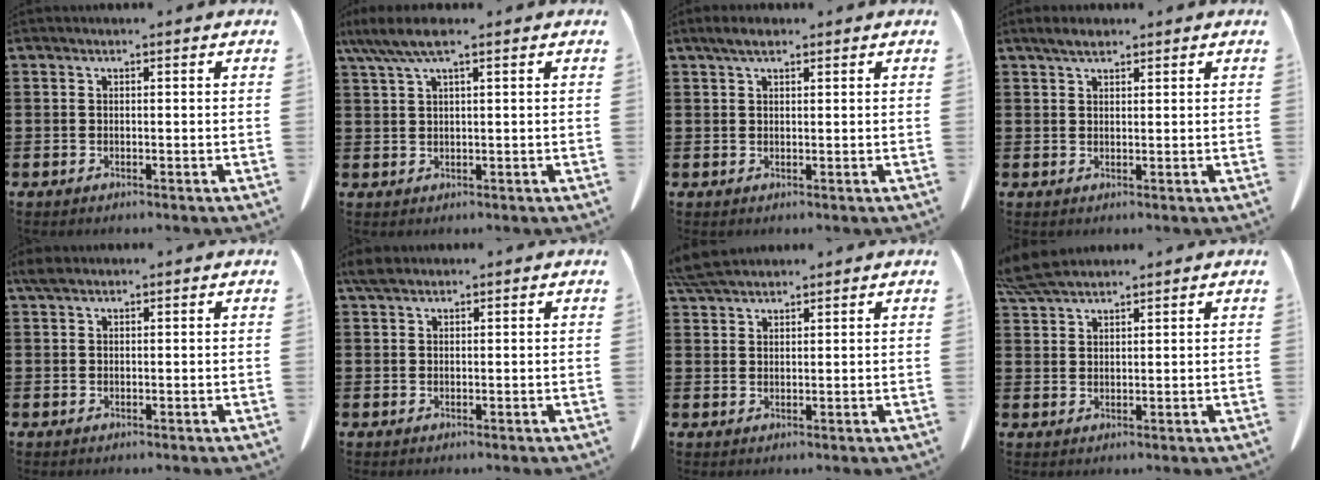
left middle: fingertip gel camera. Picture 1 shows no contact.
{"total": 4.8, "force": [2.9, 0.6, 3.8], "torque": [-0.086, -0.005, 0.052]}
{"total": 2.5, "force": [1.6, 0.8, 1.7], "torque": [-0.037, 0.003, 0.029]}
{"total": 2.3, "force": [1.8, 0.7, 1.2], "torque": [-0.021, 0.000, 0.033]}
{"total": 1.5, "force": [1.1, 0.7, 0.8], "torque": [-0.021, 0.002, 0.021]}
{"total": 1.8, "force": [1.4, 0.7, 1.0], "torque": [-0.024, 0.003, 0.027]}
{"total": 4.5, "force": [4.0, 0.7, 1.8], "torque": [-0.047, -0.003, 0.077]}
{"total": 5.2, "force": [4.6, 0.8, 2.4], "torque": [-0.061, -0.007, 0.088]}